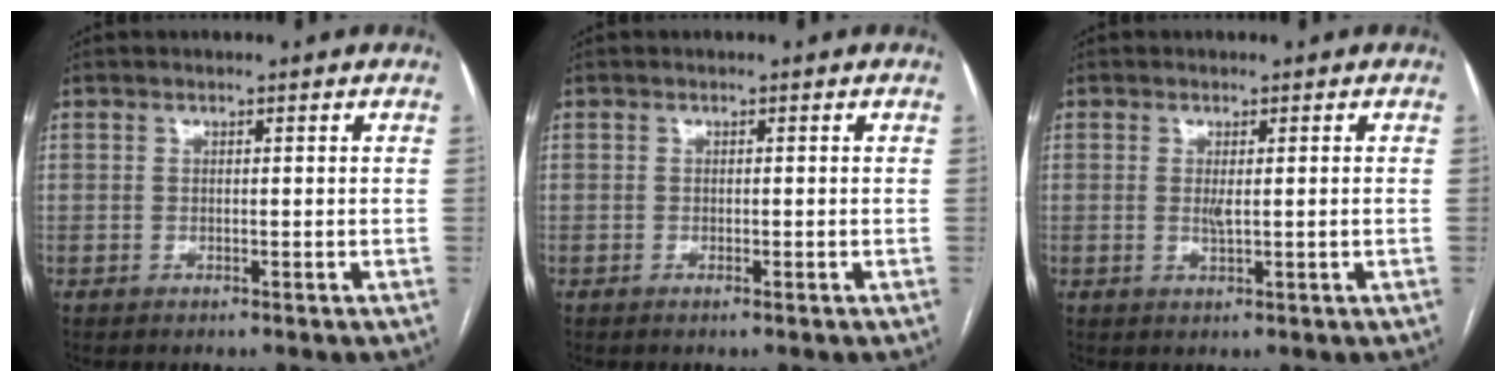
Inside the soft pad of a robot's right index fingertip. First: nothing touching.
{"total": 0.6, "force": [-0.3, 0.0, 0.5], "torque": [-0.007, -0.001, -0.004]}
{"total": 1.7, "force": [0.1, 0.1, 1.7], "torque": [-0.039, -0.004, 0.003]}